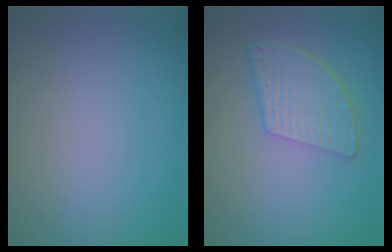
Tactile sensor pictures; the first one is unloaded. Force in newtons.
{"total": 5.3, "press": 3.9, "slide": 3.7}